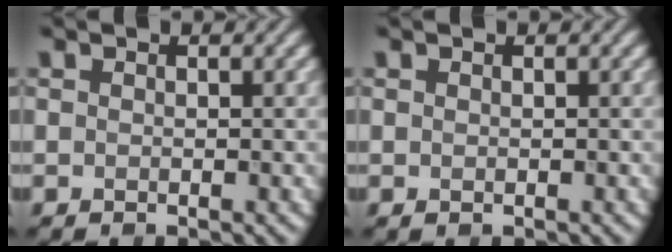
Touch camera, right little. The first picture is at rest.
{"total": 0.0}